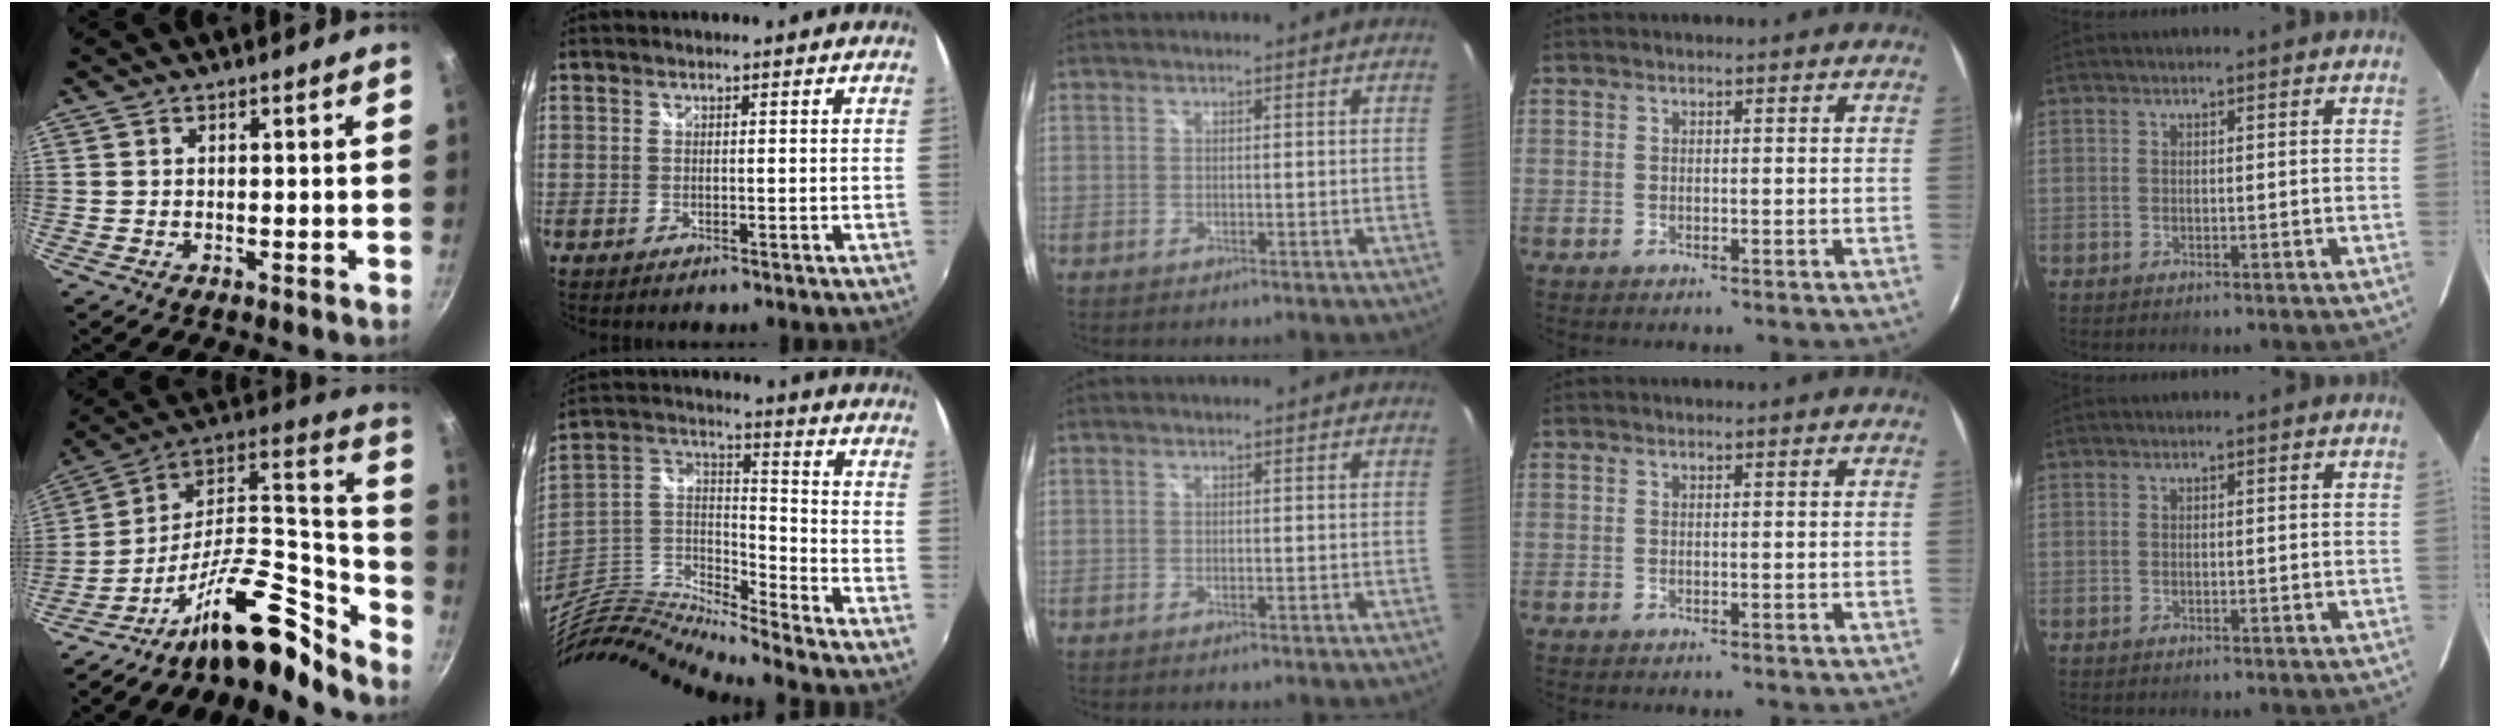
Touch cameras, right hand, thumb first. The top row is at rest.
{"thumb": {"total": 22.7, "force": [-16.3, 7.7, 13.8], "torque": [-0.143, 0.118, -0.292]}, "index": {"total": 14.4, "force": [-12.9, 0.5, 6.4], "torque": [-0.153, 0.003, -0.266]}}